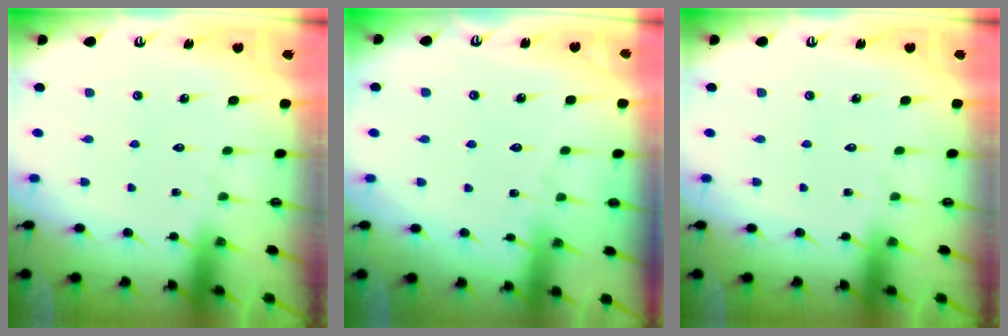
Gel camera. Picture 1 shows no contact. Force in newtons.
{"total": 3.3, "press": 3.3, "slide": 0.3}
{"total": 0.0}